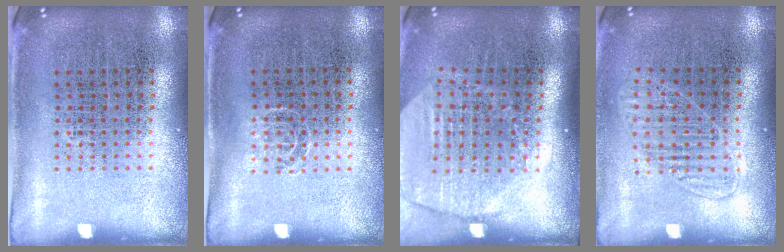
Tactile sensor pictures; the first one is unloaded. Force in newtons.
{"total": 0.6, "press": 0.4, "slide": 0.4}
{"total": 2.0, "press": 1.8, "slide": 1.0}
{"total": 1.3, "press": 1.2, "slide": 0.7}